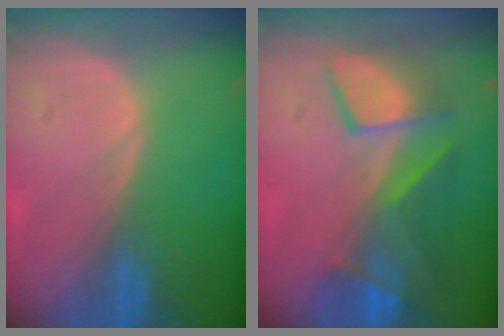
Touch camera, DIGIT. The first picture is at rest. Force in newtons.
{"total": 8.7, "press": 8.2, "slide": 2.8}